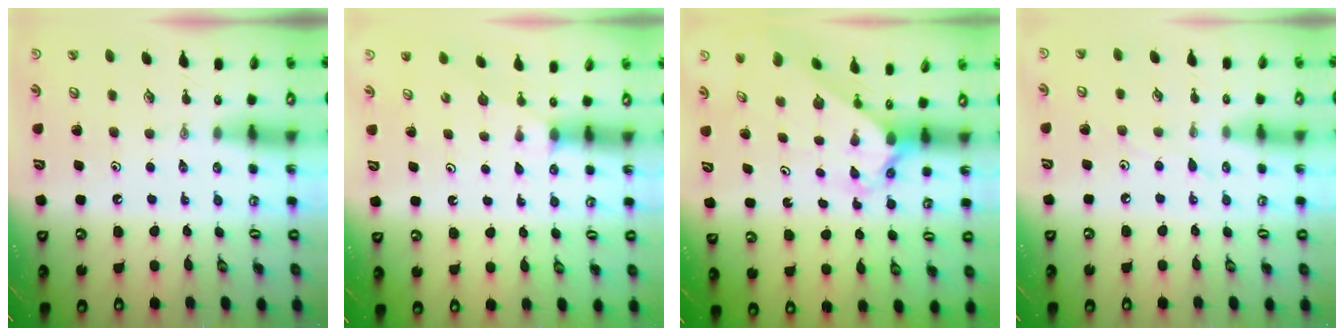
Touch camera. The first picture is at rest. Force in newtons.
{"total": 2.2, "press": 2.2, "slide": 0.3}
{"total": 2.5, "press": 2.5, "slide": 0.3}
{"total": 3.3, "press": 3.3, "slide": 0.2}